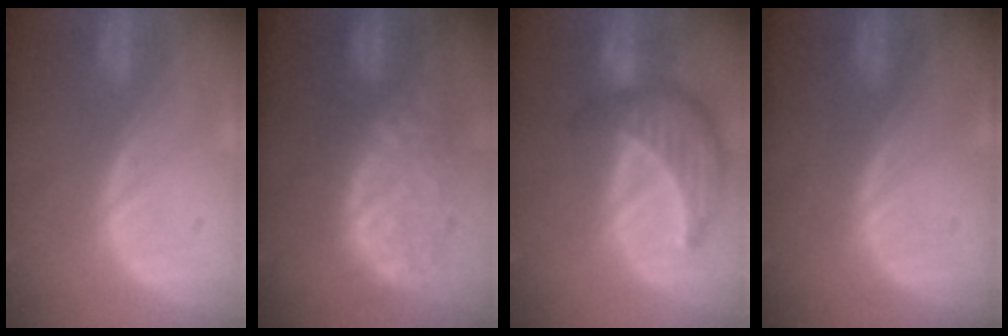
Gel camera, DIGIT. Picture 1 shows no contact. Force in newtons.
{"total": 11.0, "press": 9.6, "slide": 5.4}
{"total": 8.7, "press": 7.8, "slide": 3.8}
{"total": 0.0}